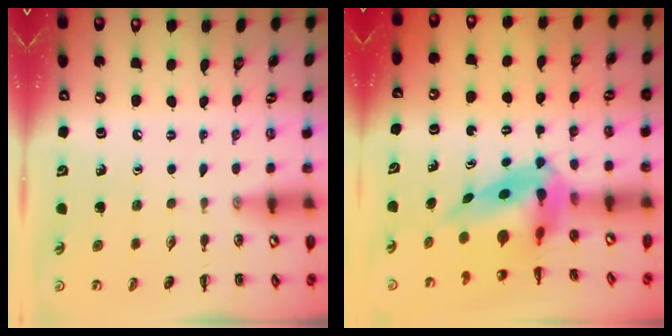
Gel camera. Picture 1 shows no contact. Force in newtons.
{"total": 7.8, "press": 7.4, "slide": 2.4}